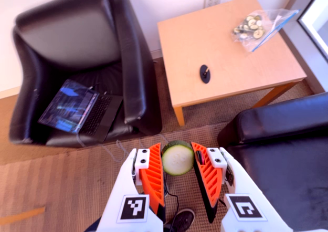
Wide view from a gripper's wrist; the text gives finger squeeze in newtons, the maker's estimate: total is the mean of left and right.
{"total": 10.5, "left": 10.5, "right": 10.5}